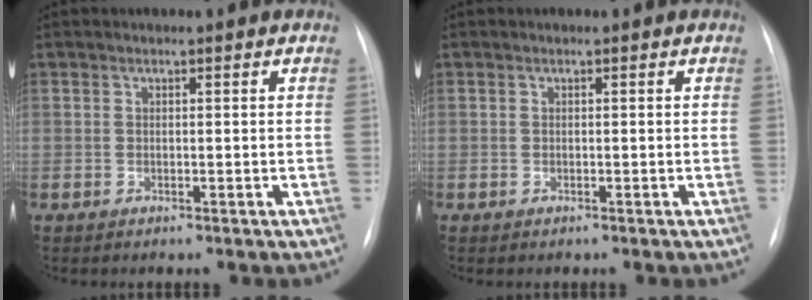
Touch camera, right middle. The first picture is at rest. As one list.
[{"total": 0.0}]